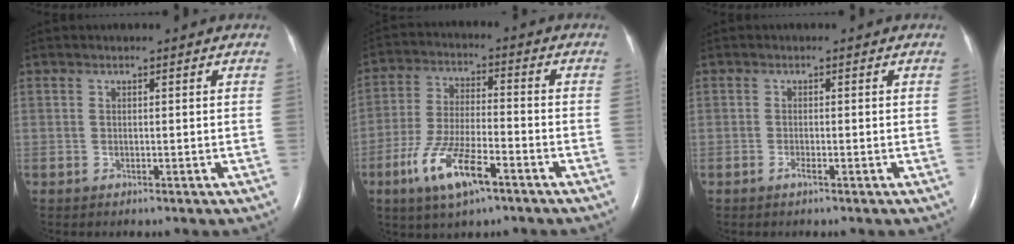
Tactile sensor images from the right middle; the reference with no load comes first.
{"total": 10.7, "force": [-5.8, 2.7, 8.6], "torque": [-0.174, -0.009, -0.105]}
{"total": 0.8, "force": [-0.5, 0.0, 0.6], "torque": [-0.010, 0.000, -0.011]}